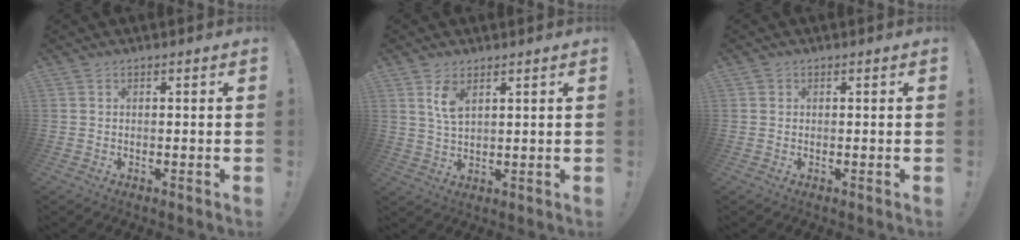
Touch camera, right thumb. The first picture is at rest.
{"total": 5.7, "force": [3.3, 2.6, 3.9], "torque": [-0.064, -0.016, 0.056]}
{"total": 0.8, "force": [0.3, 0.7, -0.1], "torque": [0.005, -0.001, 0.006]}